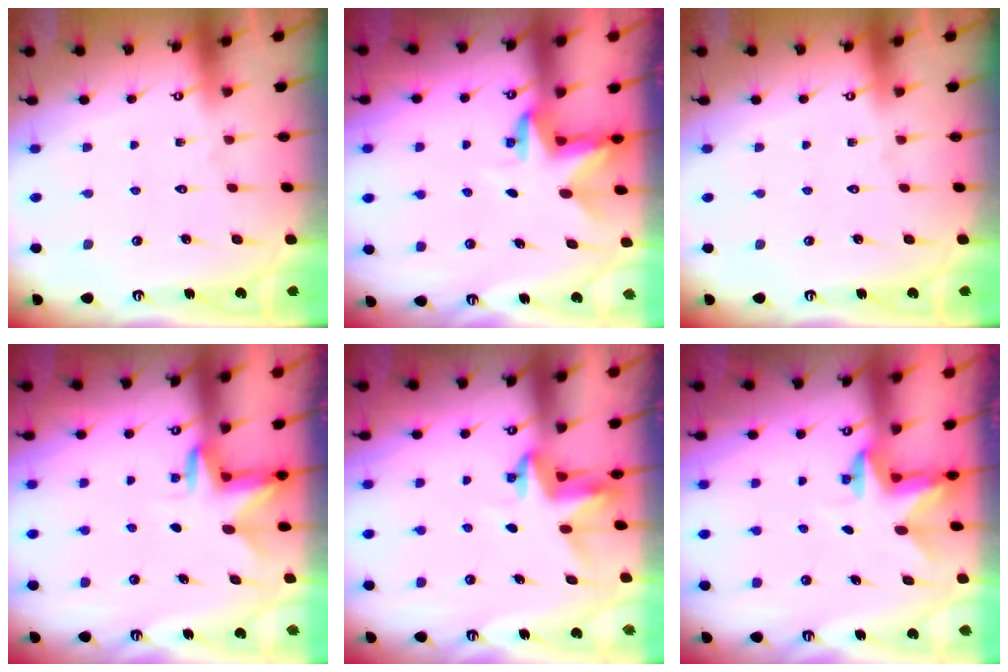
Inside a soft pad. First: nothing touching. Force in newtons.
{"total": 3.6, "press": 3.6, "slide": 0.1}
{"total": 0.0}
{"total": 4.2, "press": 4.2, "slide": 0.6}
{"total": 3.8, "press": 3.8, "slide": 0.3}
{"total": 2.4, "press": 2.3, "slide": 0.4}